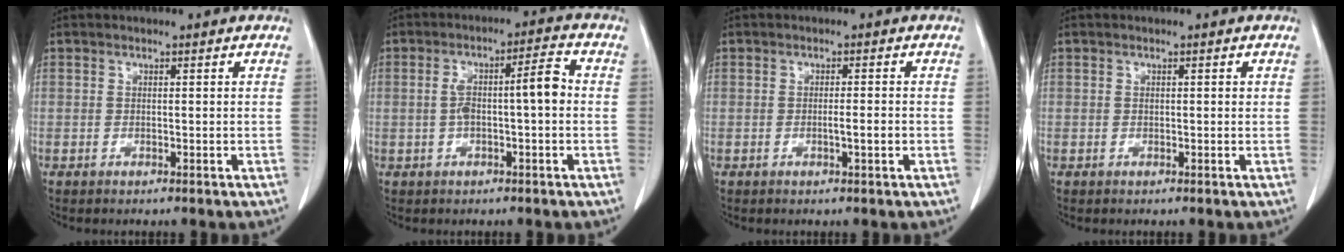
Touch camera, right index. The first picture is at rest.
{"total": 6.8, "force": [-0.2, 1.0, 6.7], "torque": [-0.122, 0.026, -0.002]}
{"total": 2.1, "force": [-0.5, 0.0, 2.0], "torque": [-0.034, -0.002, -0.009]}
{"total": 0.8, "force": [0.2, 0.3, 0.7], "torque": [-0.012, 0.003, 0.005]}